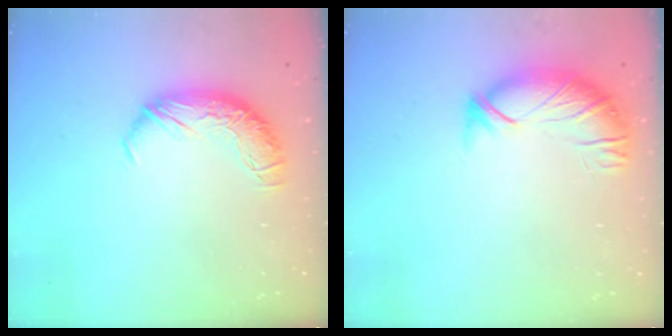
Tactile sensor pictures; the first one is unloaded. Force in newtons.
{"total": 3.5, "press": 2.4, "slide": 2.5}